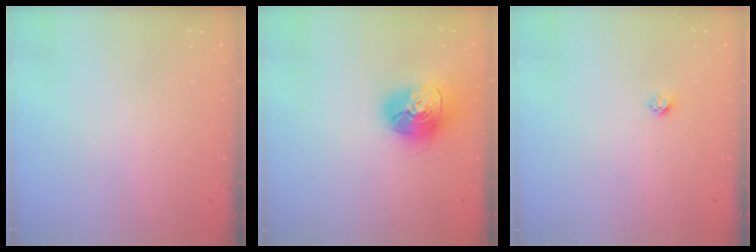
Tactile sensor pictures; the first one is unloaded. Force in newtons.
{"total": 16.6, "press": 16.6, "slide": 1.6}
{"total": 2.4, "press": 2.4, "slide": 0.2}